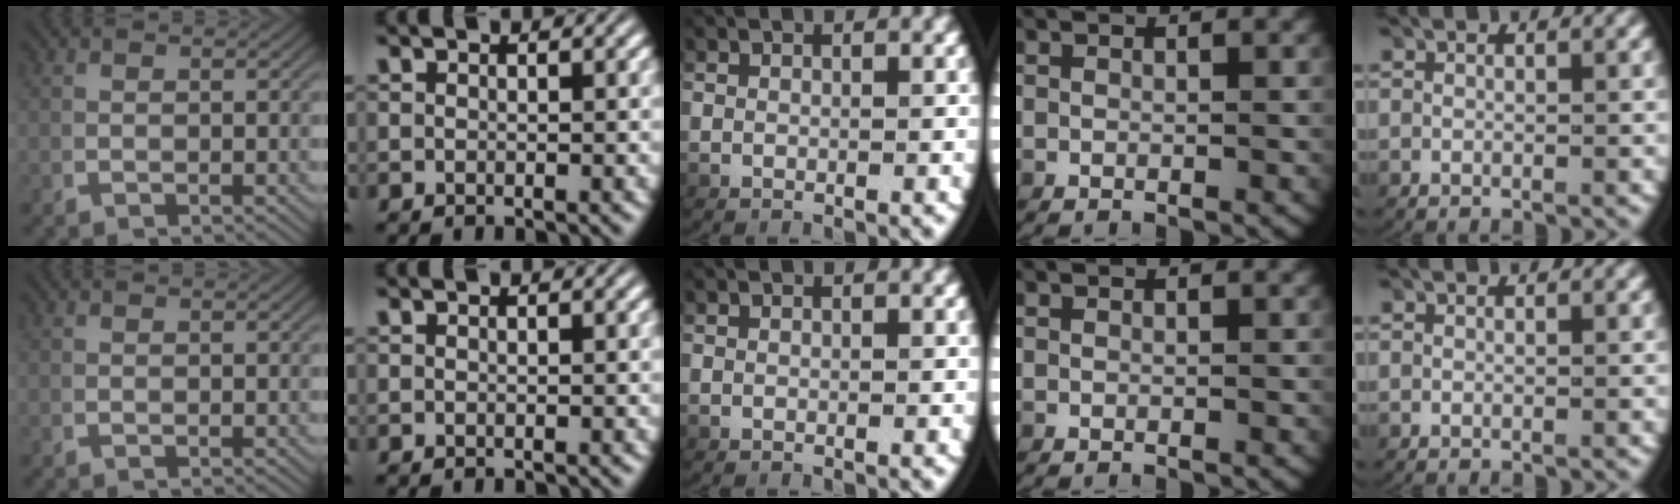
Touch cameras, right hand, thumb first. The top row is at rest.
{}